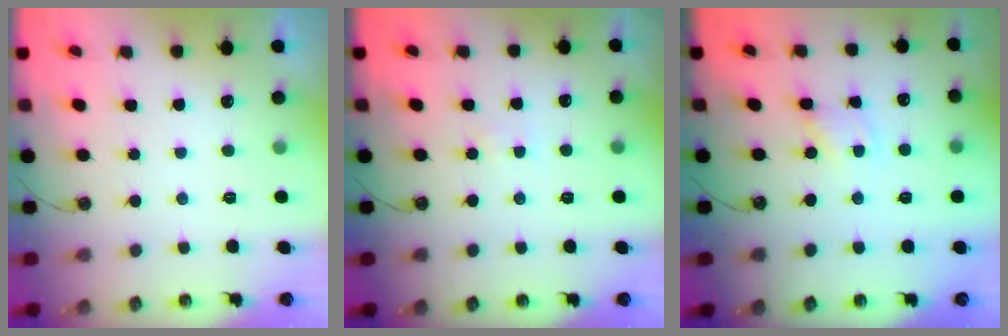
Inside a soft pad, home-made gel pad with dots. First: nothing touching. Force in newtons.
{"total": 3.0, "press": 2.9, "slide": 0.4}
{"total": 1.3, "press": 1.3, "slide": 0.2}